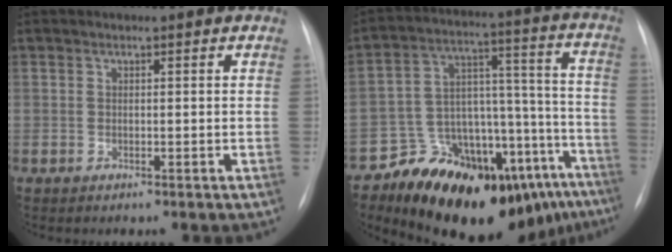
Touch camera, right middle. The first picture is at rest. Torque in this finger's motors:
{"motor_torque": [1.07, -1.07, 0.48, 0.21]}